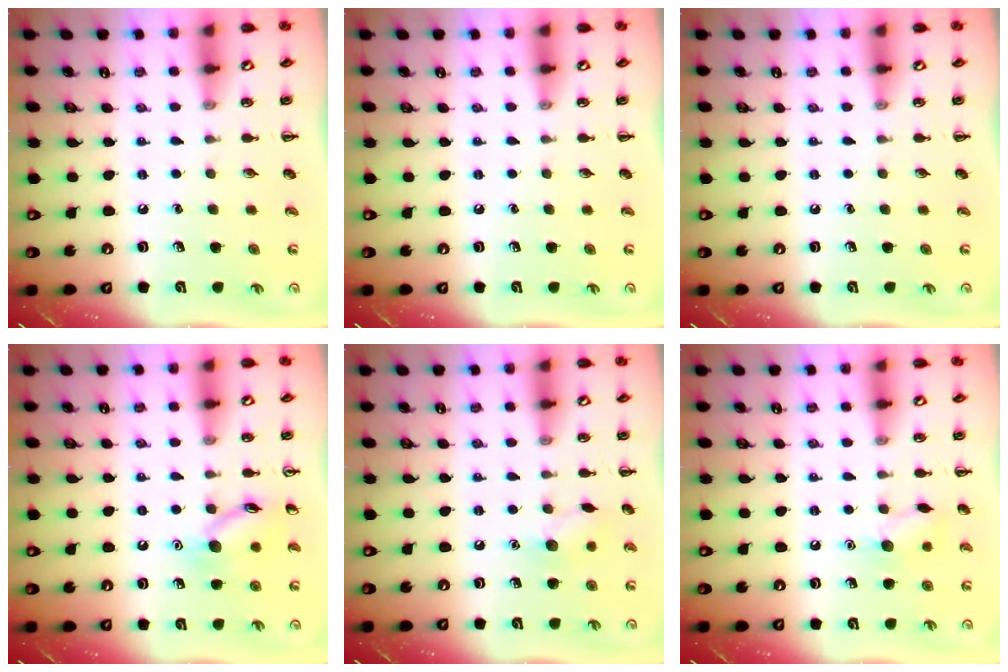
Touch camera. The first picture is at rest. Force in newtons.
{"total": 0.0}
{"total": 0.0}
{"total": 10.7, "press": 10.6, "slide": 0.6}
{"total": 7.2, "press": 7.1, "slide": 1.4}
{"total": 7.6, "press": 7.6, "slide": 1.0}